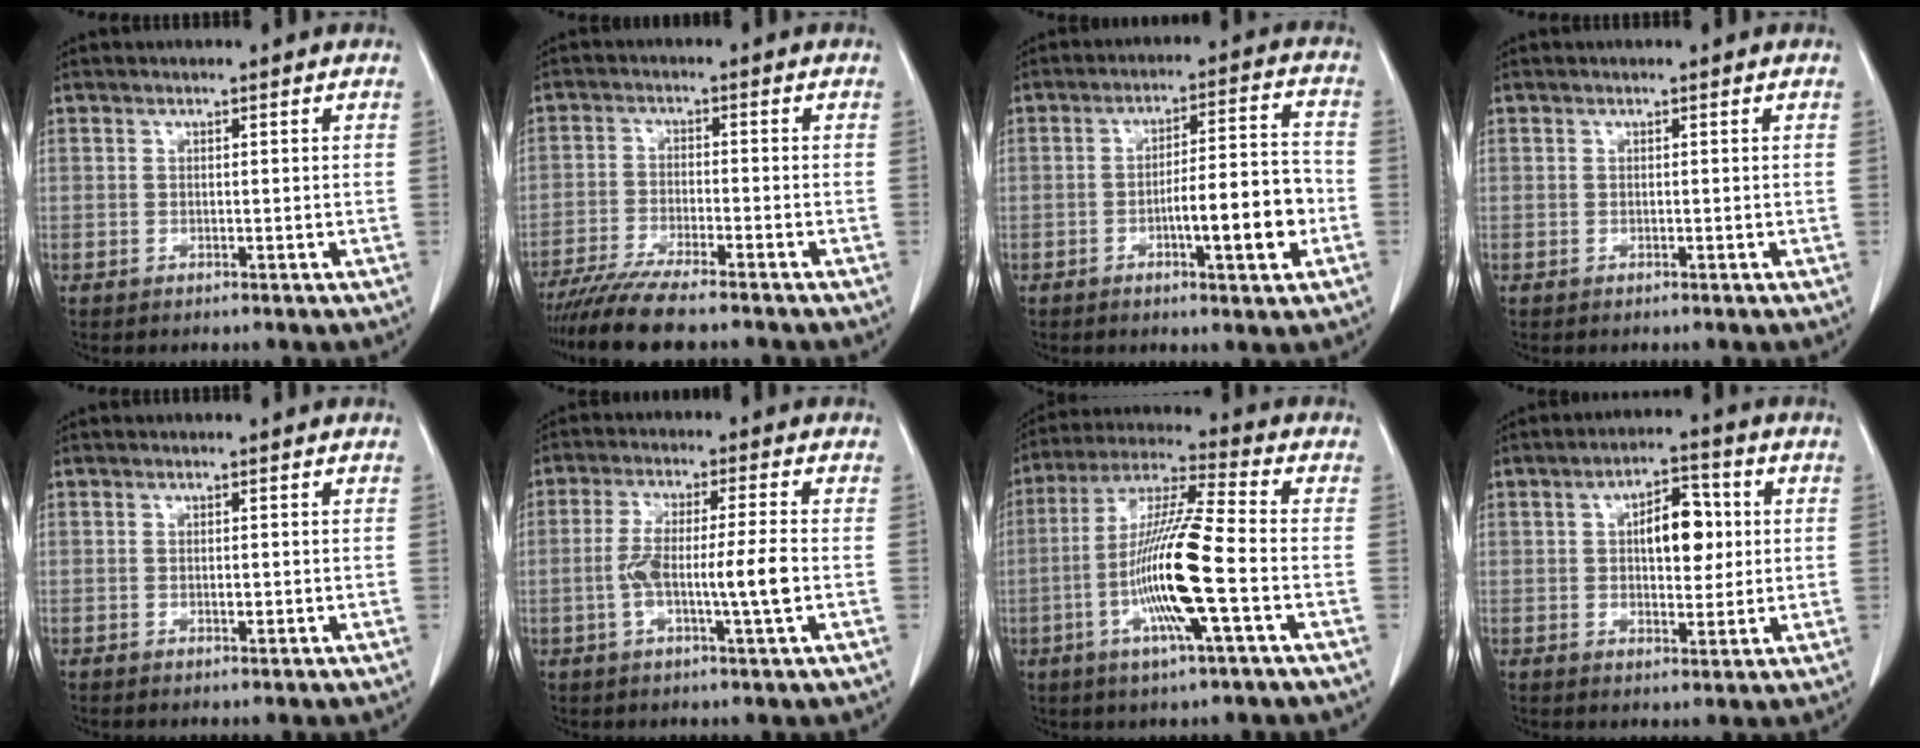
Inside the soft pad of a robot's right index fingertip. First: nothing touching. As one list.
[{"total": 9.9, "force": [-8.5, 0.4, 5.1], "torque": [-0.081, -0.024, -0.138]}, {"total": 10.3, "force": [-3.2, 1.4, 9.7], "torque": [-0.148, 0.013, -0.046]}, {"total": 0.0}, {"total": 0.7, "force": [-0.1, 0.3, 0.7], "torque": [-0.012, -0.001, -0.001]}, {"total": 8.6, "force": [-1.6, 0.2, 8.5], "torque": [-0.162, 0.004, -0.030]}, {"total": 14.4, "force": [-3.6, 0.2, 13.9], "torque": [-0.276, -0.006, -0.075]}, {"total": 7.8, "force": [1.3, 3.7, 6.7], "torque": [-0.106, 0.014, 0.020]}]